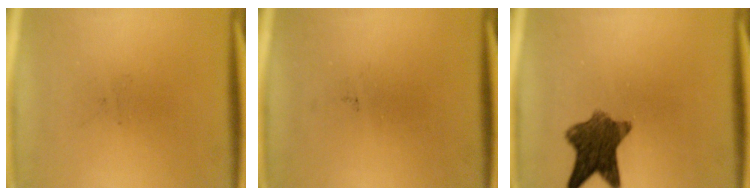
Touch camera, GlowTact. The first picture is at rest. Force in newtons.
{"total": 0.0}
{"total": 8.5}